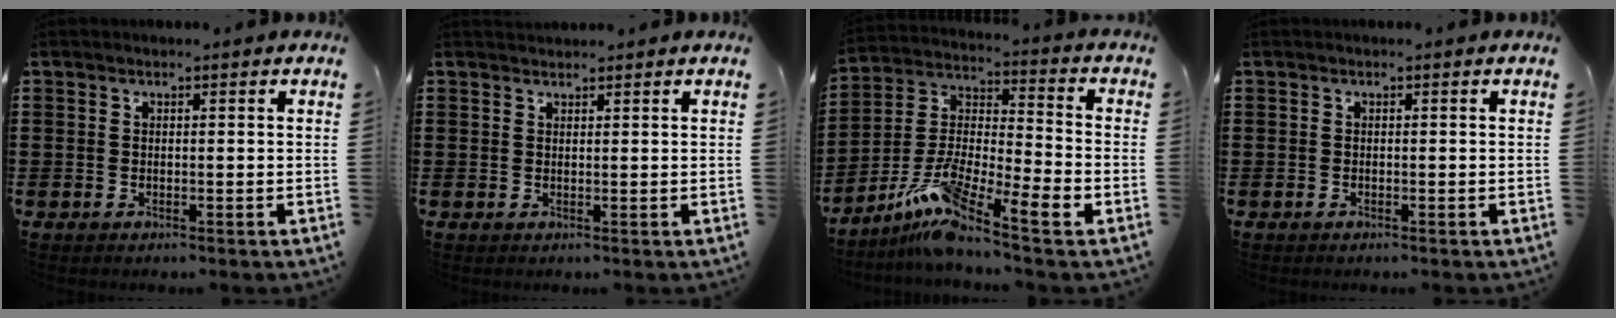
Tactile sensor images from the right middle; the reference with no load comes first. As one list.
[{"total": 1.0, "force": [1.0, 0.2, -0.1], "torque": [-0.001, 0.000, 0.020]}, {"total": 9.0, "force": [-6.4, 0.7, 6.3], "torque": [-0.144, -0.026, -0.137]}, {"total": 0.0}]